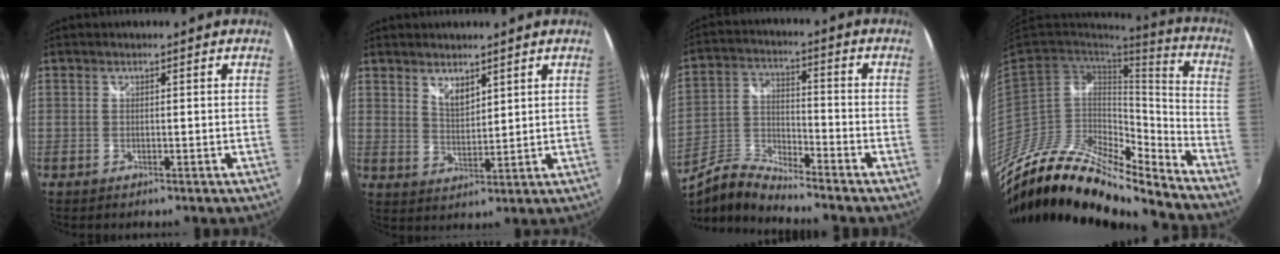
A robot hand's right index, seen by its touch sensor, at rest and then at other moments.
{"total": 4.2, "force": [3.2, 1.7, 2.1], "torque": [-0.031, -0.002, 0.057]}
{"total": 7.9, "force": [-6.9, 1.4, 3.7], "torque": [-0.080, 0.002, -0.145]}
{"total": 19.9, "force": [-17.1, 5.0, 9.0], "torque": [-0.164, -0.011, -0.317]}